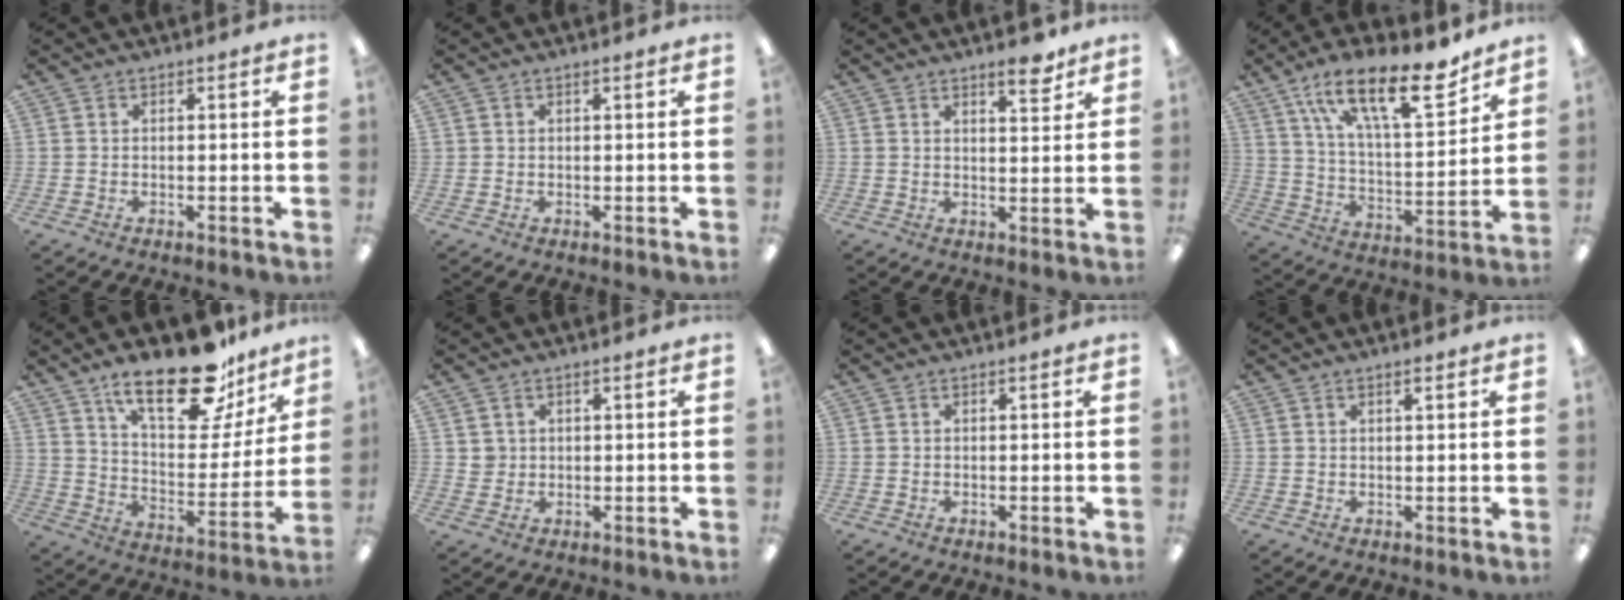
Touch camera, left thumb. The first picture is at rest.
{"total": 0.7, "force": [0.3, 0.6, 0.1], "torque": [-0.004, 0.005, 0.004]}
{"total": 5.8, "force": [4.3, 1.9, 3.4], "torque": [-0.029, -0.029, 0.066]}
{"total": 21.5, "force": [14.0, 7.6, 14.5], "torque": [-0.236, -0.072, 0.234]}
{"total": 23.1, "force": [15.8, 9.5, 13.9], "torque": [-0.207, -0.094, 0.266]}
{"total": 2.3, "force": [1.0, 2.0, 0.3], "torque": [-0.002, 0.000, 0.017]}
{"total": 0.0}
{"total": 1.3, "force": [1.0, 0.2, 0.9], "torque": [-0.019, 0.001, 0.016]}